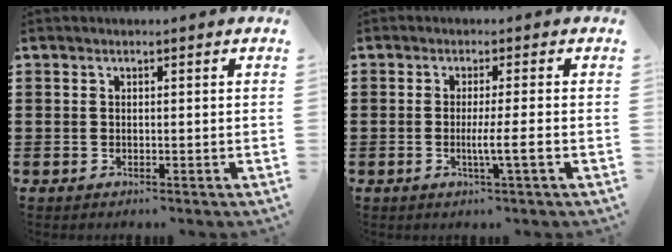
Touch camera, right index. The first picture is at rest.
{"total": 4.1, "force": [-1.0, -0.3, 3.9], "torque": [-0.067, -0.012, -0.020]}